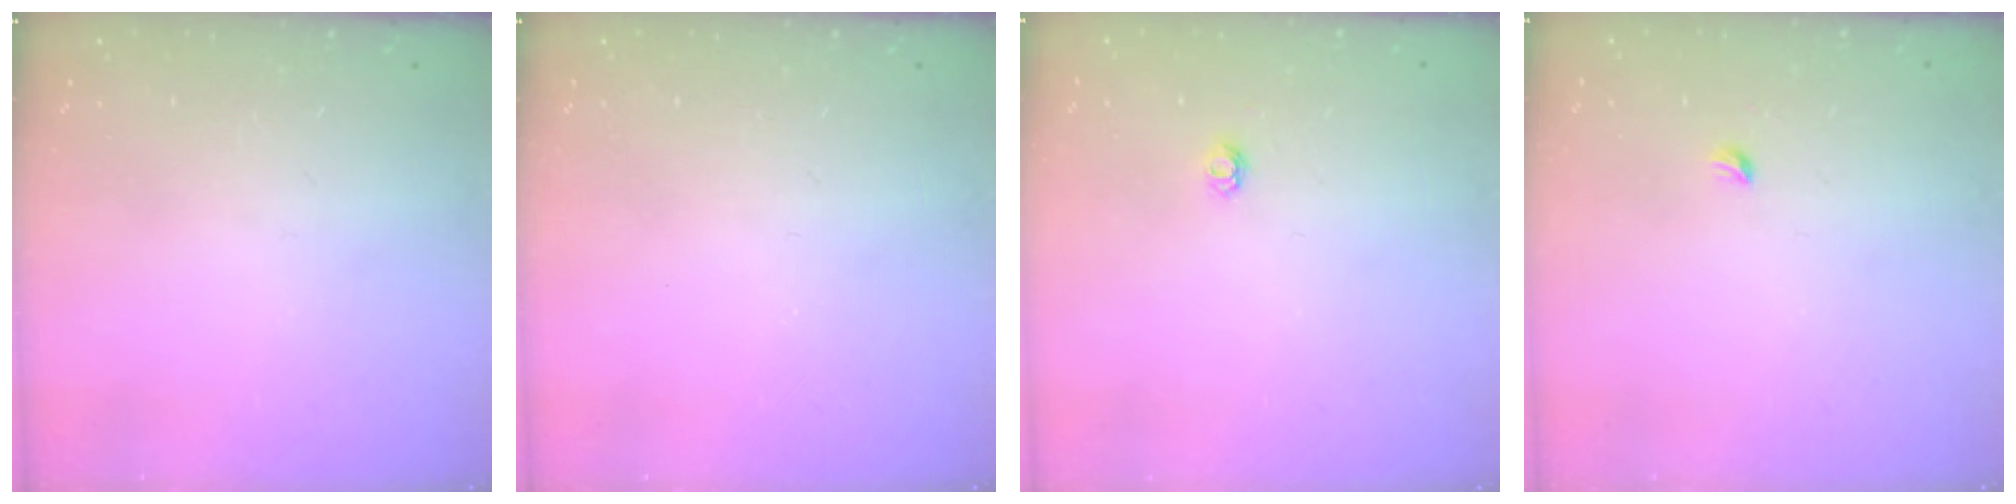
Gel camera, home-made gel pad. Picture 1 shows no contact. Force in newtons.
{"total": 0.0}
{"total": 2.9, "press": 2.9, "slide": 0.4}
{"total": 2.7, "press": 2.6, "slide": 0.6}